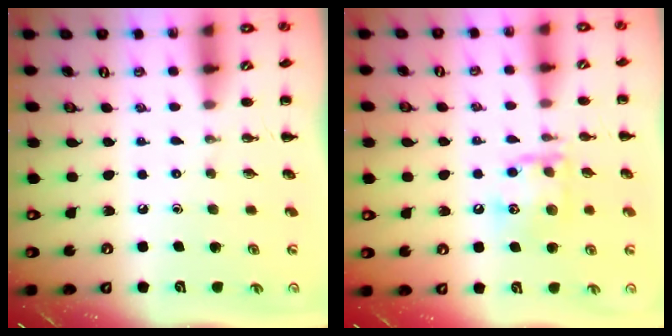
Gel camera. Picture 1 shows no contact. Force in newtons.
{"total": 12.9, "press": 12.8, "slide": 1.4}